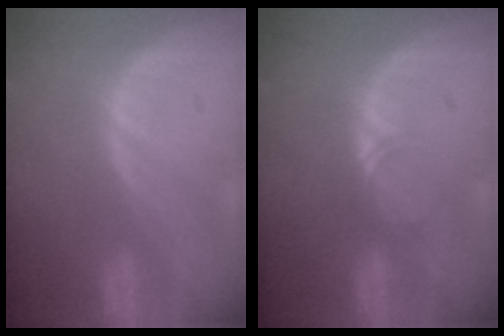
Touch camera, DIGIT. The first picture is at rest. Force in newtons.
{"total": 1.7, "press": 1.7, "slide": 0.3}